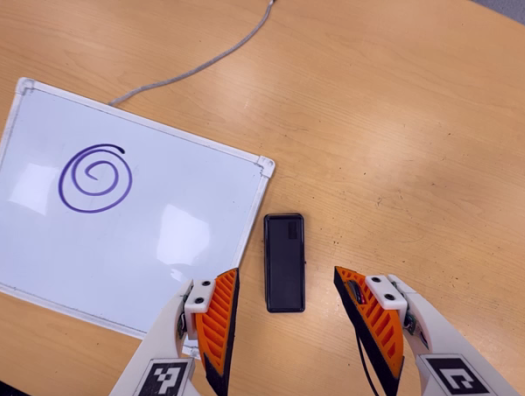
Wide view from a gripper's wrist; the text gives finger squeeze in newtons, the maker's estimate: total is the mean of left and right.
{"total": 0.0}